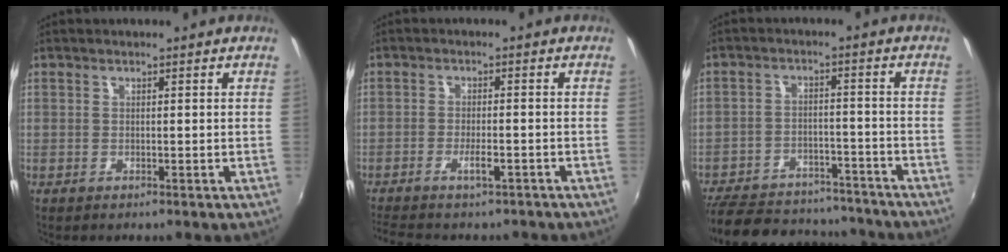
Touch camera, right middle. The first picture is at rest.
{"total": 6.2, "force": [-4.8, 1.6, 3.5], "torque": [-0.082, -0.011, -0.083]}
{"total": 21.7, "force": [-18.1, 9.0, 8.0], "torque": [-0.185, 0.021, -0.237]}